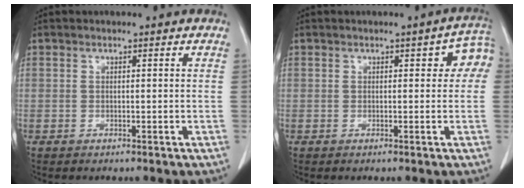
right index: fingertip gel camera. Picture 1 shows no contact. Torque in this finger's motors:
{"motor_torque": [0.16, 0.13, 0.02, 0.01]}